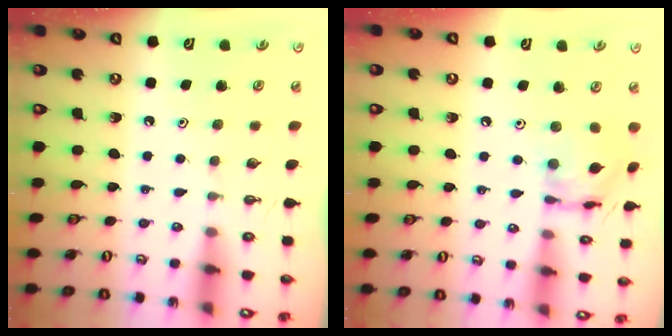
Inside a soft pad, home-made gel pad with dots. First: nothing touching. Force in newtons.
{"total": 12.0, "press": 12.0, "slide": 0.9}